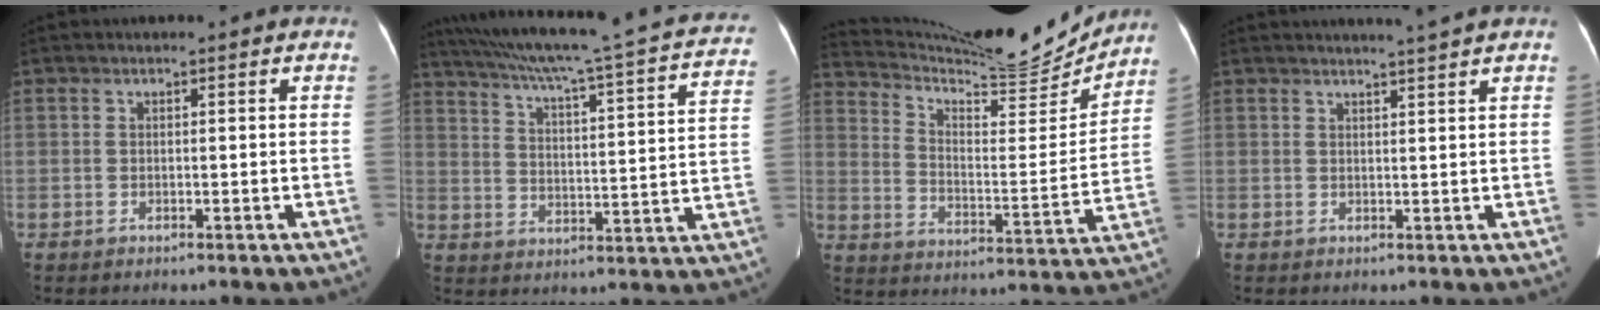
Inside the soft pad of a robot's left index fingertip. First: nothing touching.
{"total": 27.6, "force": [23.5, 1.4, 14.4], "torque": [-0.225, -0.025, 0.299]}
{"total": 20.2, "force": [19.2, 1.5, 6.2], "torque": [-0.118, -0.041, 0.281]}
{"total": 3.5, "force": [3.1, -1.2, 1.3], "torque": [-0.017, -0.004, 0.039]}